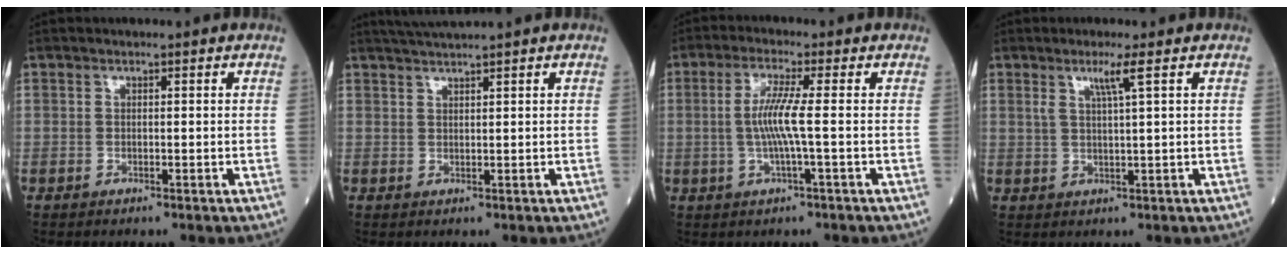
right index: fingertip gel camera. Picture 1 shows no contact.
{"total": 2.8, "force": [2.5, -1.0, 0.7], "torque": [-0.014, 0.008, 0.055]}
{"total": 5.5, "force": [-0.2, -0.5, 5.5], "torque": [-0.115, 0.002, -0.004]}
{"total": 3.3, "force": [1.7, -0.7, 2.7], "torque": [-0.058, -0.001, 0.036]}